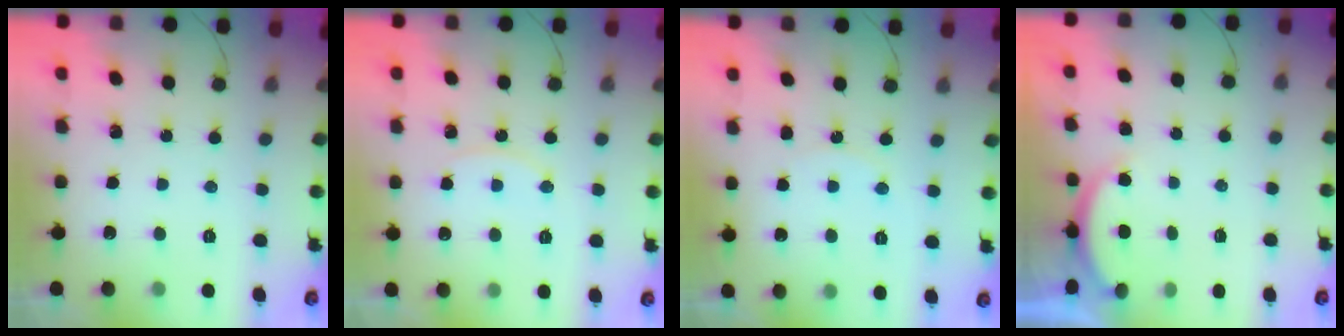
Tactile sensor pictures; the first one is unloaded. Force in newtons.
{"total": 7.8, "press": 7.8, "slide": 0.4}
{"total": 6.0, "press": 5.9, "slide": 0.7}
{"total": 2.3, "press": 2.2, "slide": 0.6}